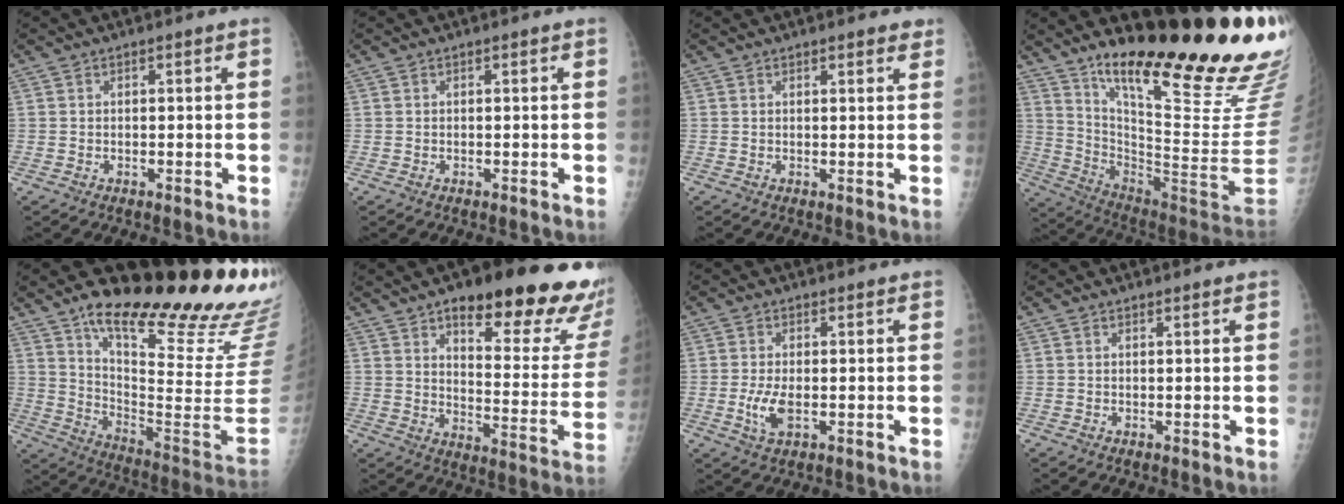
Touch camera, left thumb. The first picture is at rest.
{"total": 0.0}
{"total": 2.3, "force": [1.9, 0.7, 1.2], "torque": [0.000, -0.003, 0.019]}
{"total": 27.9, "force": [16.7, 3.4, 22.2], "torque": [-0.283, -0.089, 0.275]}
{"total": 27.8, "force": [20.4, 4.1, 18.5], "torque": [-0.246, -0.143, 0.301]}
{"total": 26.9, "force": [16.5, 8.0, 19.6], "torque": [-0.214, -0.072, 0.220]}
{"total": 4.3, "force": [-0.2, 2.0, 3.8], "torque": [-0.082, -0.004, -0.001]}
{"total": 0.9, "force": [0.9, 0.2, 0.1], "torque": [-0.002, -0.002, 0.013]}